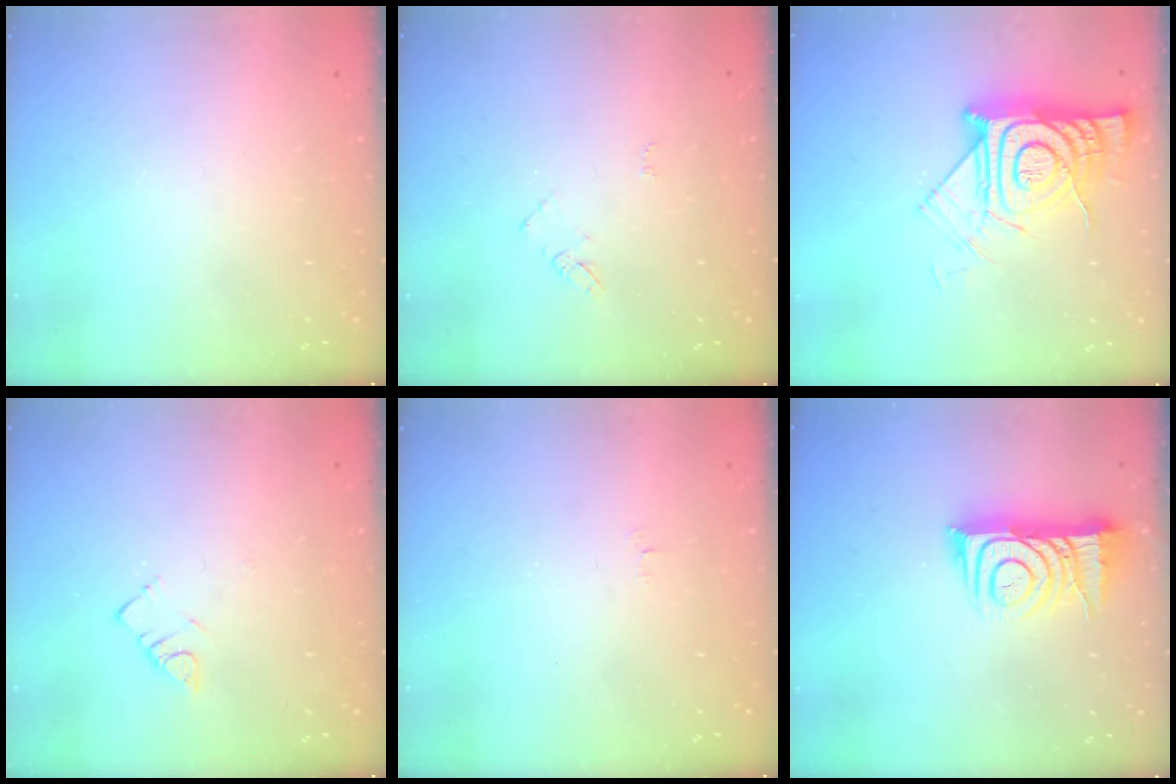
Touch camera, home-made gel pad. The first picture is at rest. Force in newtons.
{"total": 4.3, "press": 4.3, "slide": 0.5}
{"total": 14.2, "press": 14.2, "slide": 1.1}
{"total": 3.4, "press": 3.3, "slide": 0.6}
{"total": 2.5, "press": 2.5, "slide": 0.3}
{"total": 11.3, "press": 11.2, "slide": 1.0}